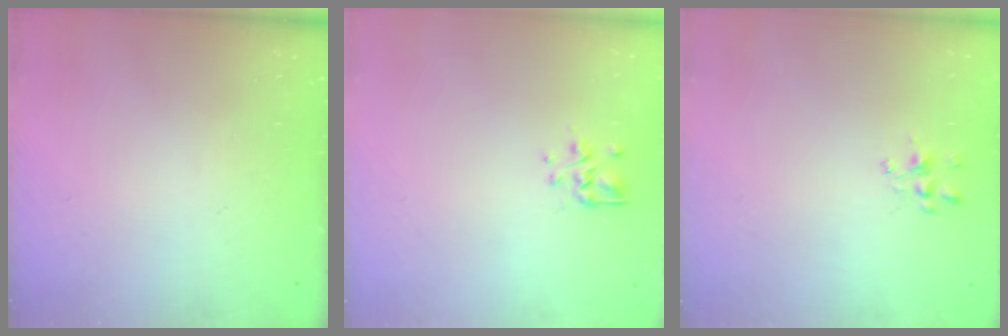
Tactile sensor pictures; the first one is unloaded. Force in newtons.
{"total": 2.9, "press": 2.6, "slide": 1.4}
{"total": 1.6, "press": 1.5, "slide": 0.5}